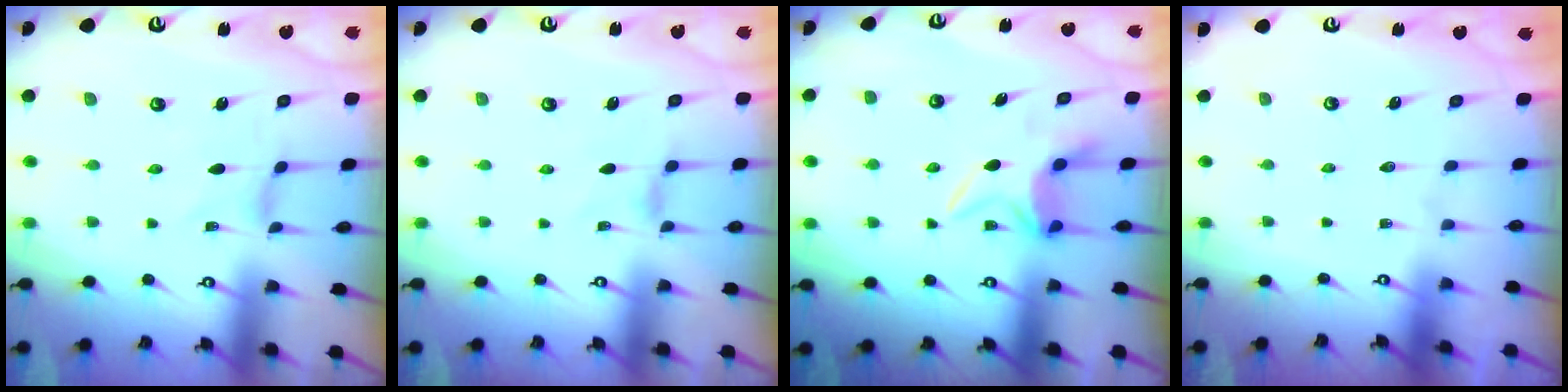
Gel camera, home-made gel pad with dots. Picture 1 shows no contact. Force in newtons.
{"total": 1.1, "press": 1.0, "slide": 0.3}
{"total": 6.2, "press": 6.1, "slide": 0.7}
{"total": 0.0}